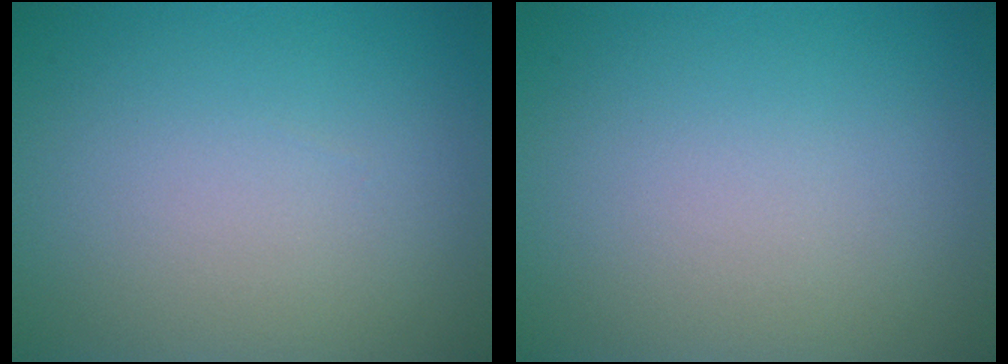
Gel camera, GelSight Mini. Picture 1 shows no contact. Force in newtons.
{"total": 0.0}